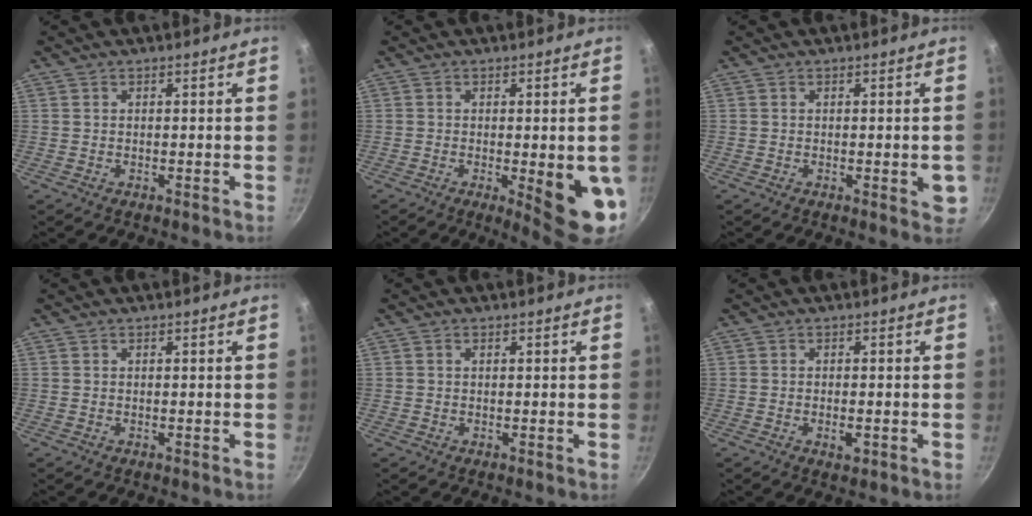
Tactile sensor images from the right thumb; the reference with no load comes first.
{"total": 11.7, "force": [-2.3, 3.0, 11.0], "torque": [-0.120, -0.007, -0.020]}
{"total": 3.5, "force": [-0.7, 1.3, 3.2], "torque": [-0.030, -0.004, -0.010]}
{"total": 0.0}
{"total": 0.5, "force": [0.2, 0.3, 0.4], "torque": [-0.007, 0.003, 0.003]}
{"total": 2.4, "force": [-0.8, 1.1, 2.0], "torque": [-0.037, -0.001, -0.013]}